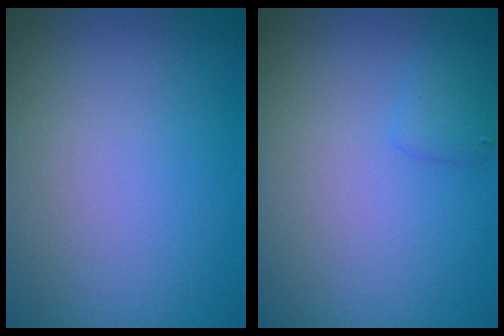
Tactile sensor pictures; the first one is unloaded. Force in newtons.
{"total": 1.2, "press": 1.2, "slide": 0.1}